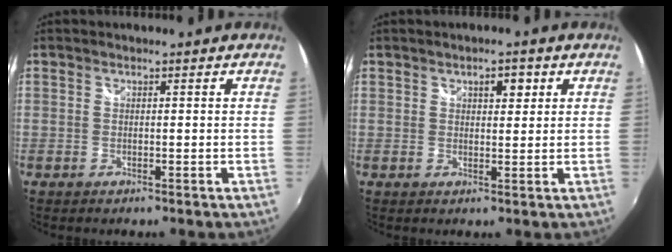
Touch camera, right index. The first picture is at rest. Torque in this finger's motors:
{"motor_torque": [0.04, 0.02, 0.15, 0.01]}